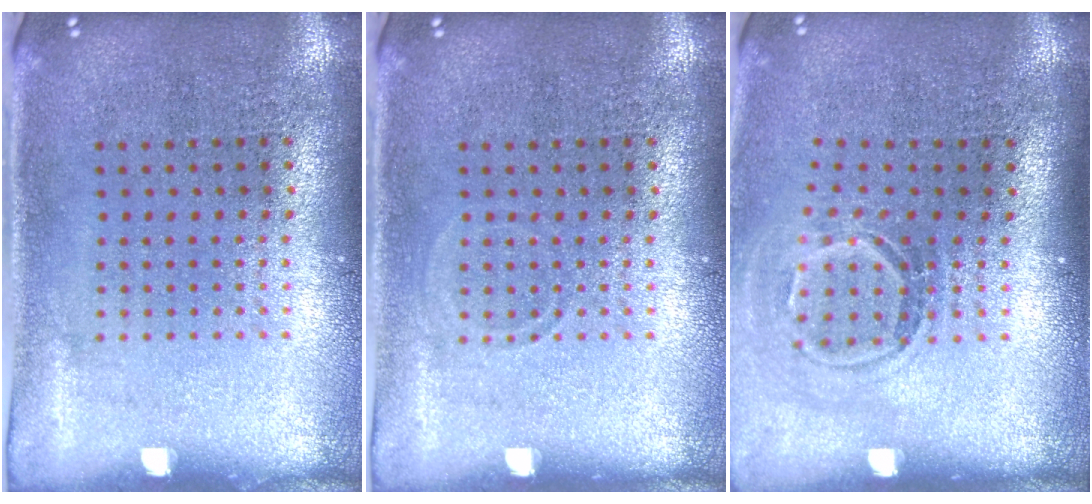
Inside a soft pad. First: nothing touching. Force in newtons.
{"total": 0.6, "press": 0.5, "slide": 0.2}
{"total": 1.7, "press": 1.2, "slide": 1.2}